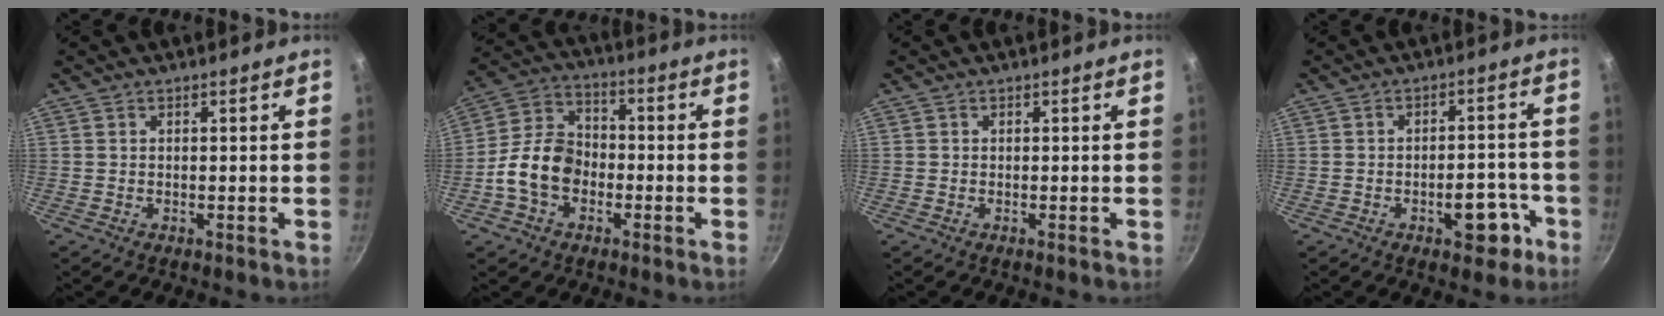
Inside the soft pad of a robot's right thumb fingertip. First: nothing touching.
{"total": 11.7, "force": [-3.2, 8.5, 7.3], "torque": [-0.106, 0.038, -0.074]}
{"total": 0.0}
{"total": 7.7, "force": [-3.6, 4.0, 5.5], "torque": [-0.043, 0.031, -0.040]}